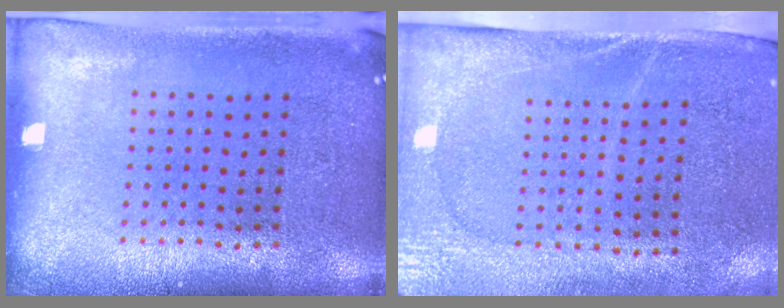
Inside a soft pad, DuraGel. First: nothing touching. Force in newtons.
{"total": 2.7, "press": 2.3, "slide": 1.4}